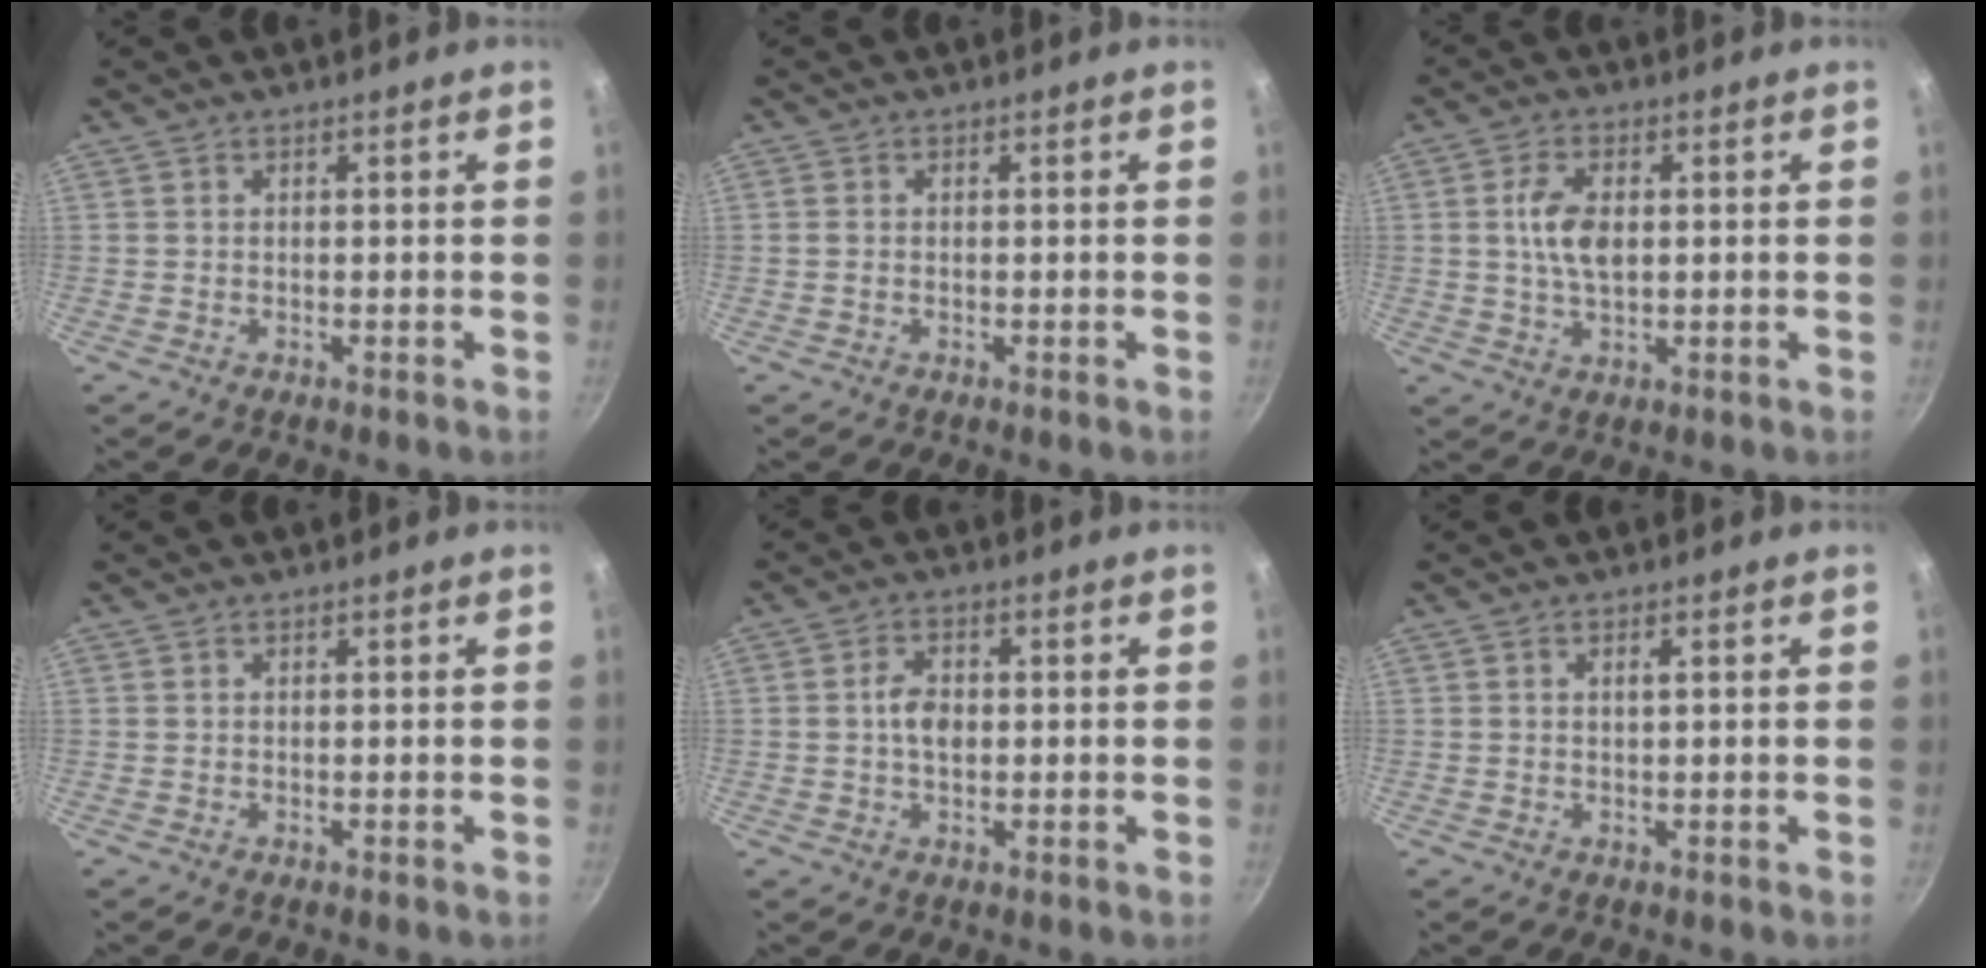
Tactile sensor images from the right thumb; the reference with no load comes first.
{"total": 1.0, "force": [-0.1, 0.8, 0.6], "torque": [-0.012, 0.003, -0.004]}
{"total": 6.9, "force": [0.8, 3.9, 5.7], "torque": [-0.102, 0.003, 0.014]}
{"total": 0.0}
{"total": 4.4, "force": [0.1, 2.9, 3.3], "torque": [-0.048, 0.009, -0.004]}
{"total": 1.1, "force": [0.3, 0.5, 1.0], "torque": [-0.016, 0.003, 0.006]}